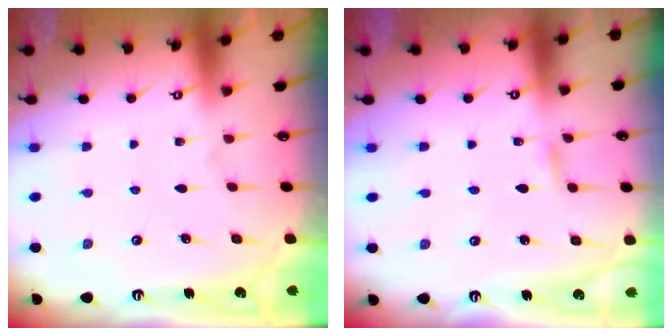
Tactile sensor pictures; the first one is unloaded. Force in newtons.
{"total": 1.8, "press": 1.8, "slide": 0.1}